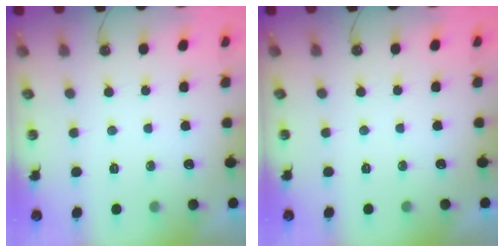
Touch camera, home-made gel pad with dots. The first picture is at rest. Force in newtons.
{"total": 0.0}